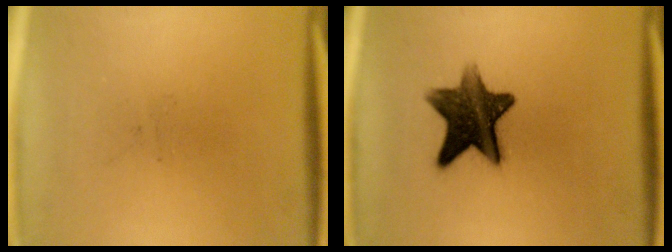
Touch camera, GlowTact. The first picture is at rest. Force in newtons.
{"total": 11.6}